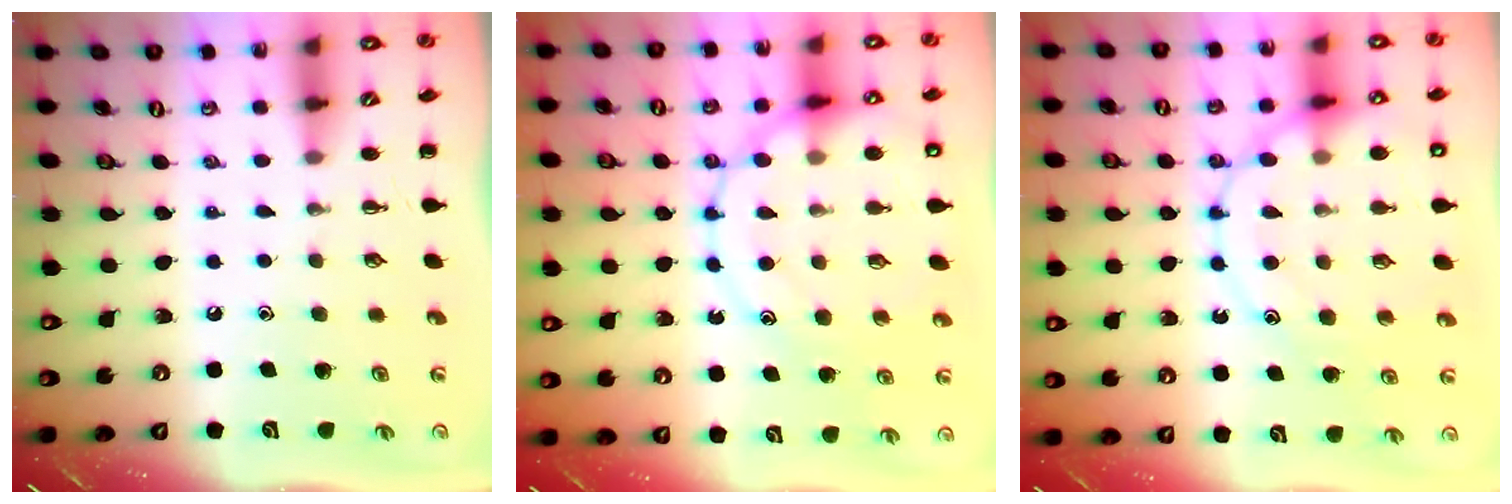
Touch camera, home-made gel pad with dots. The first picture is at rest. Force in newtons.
{"total": 17.6, "press": 17.5, "slide": 2.2}
{"total": 16.5, "press": 16.3, "slide": 2.2}